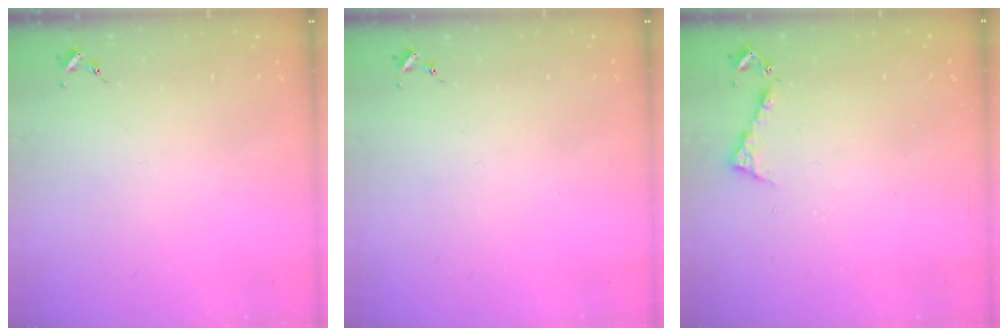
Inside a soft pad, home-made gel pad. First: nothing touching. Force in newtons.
{"total": 0.0}
{"total": 4.9, "press": 4.8, "slide": 0.5}